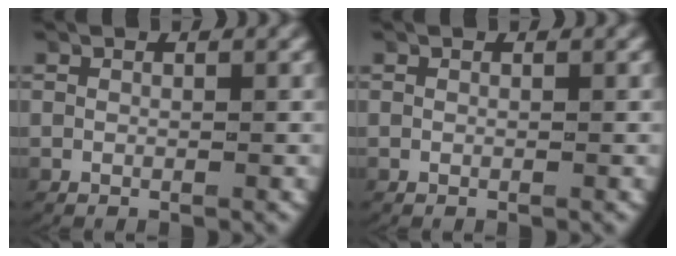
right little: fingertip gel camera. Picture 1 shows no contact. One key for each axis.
{"total": 0.0}